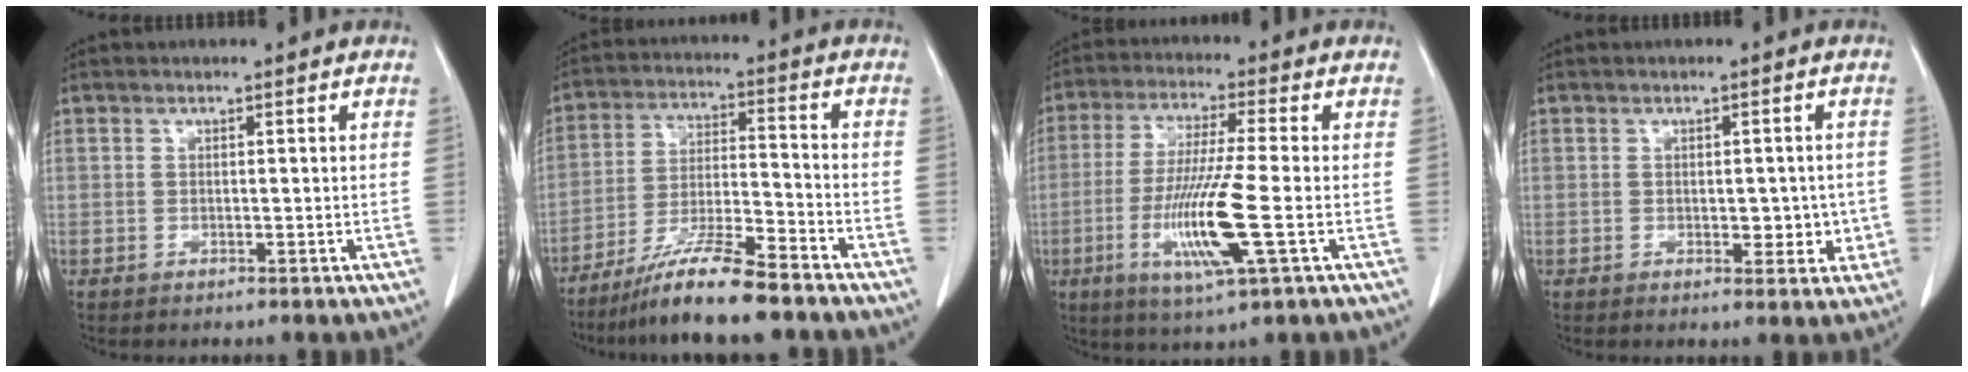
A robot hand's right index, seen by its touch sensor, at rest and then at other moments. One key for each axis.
{"total": 11.0, "fx": -8.8, "fy": 0.2, "fz": 6.6, "tx": -0.121, "ty": -0.018, "tz": -0.160}
{"total": 12.3, "fx": -3.3, "fy": -0.1, "fz": 11.8, "tx": -0.239, "ty": -0.021, "tz": -0.066}
{"total": 4.0, "fx": -0.6, "fy": 2.3, "fz": 3.2, "tx": -0.027, "ty": 0.003, "tz": -0.002}